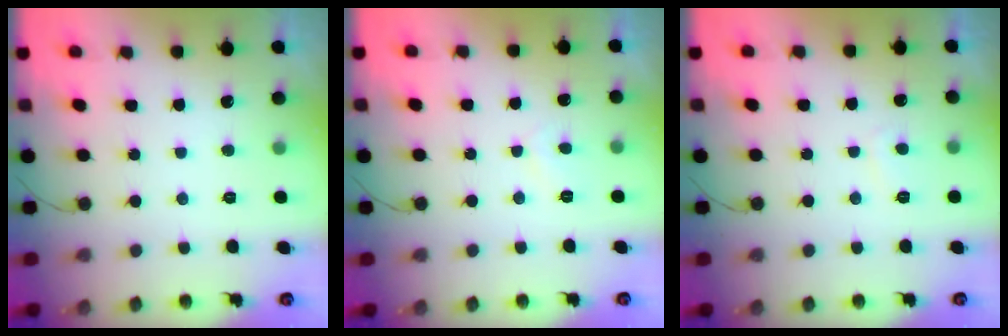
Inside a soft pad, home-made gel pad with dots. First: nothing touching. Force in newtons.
{"total": 3.1, "press": 3.0, "slide": 0.6}
{"total": 1.2, "press": 1.1, "slide": 0.5}